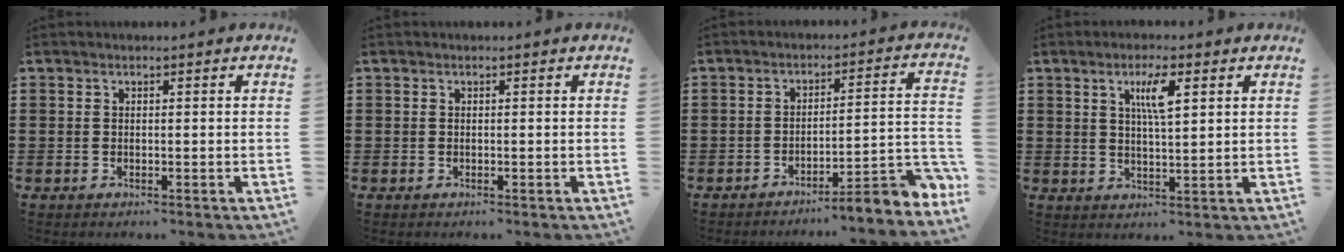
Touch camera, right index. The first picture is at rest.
{"total": 0.0}
{"total": 5.5, "force": [-4.4, 0.2, 3.3], "torque": [-0.054, -0.014, -0.085]}
{"total": 4.9, "force": [2.1, 1.0, 4.3], "torque": [-0.084, 0.006, 0.030]}